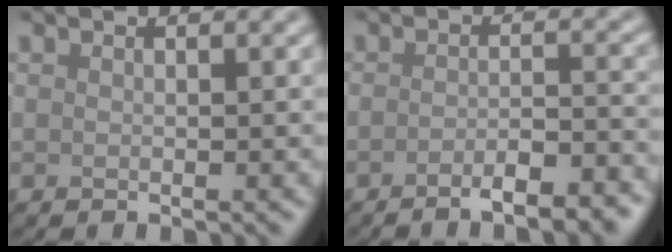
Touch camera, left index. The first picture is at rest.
{"total": 5.0, "force": [-3.3, 1.3, 3.6], "torque": [-0.041, 0.007, -0.045]}